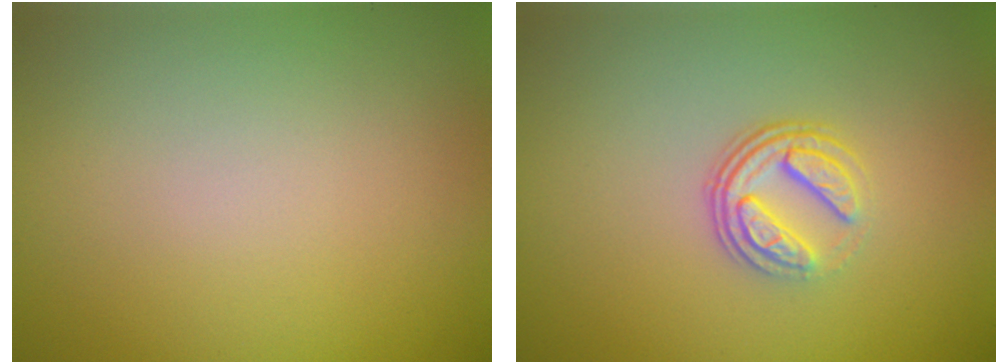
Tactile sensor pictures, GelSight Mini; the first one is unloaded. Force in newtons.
{"total": 3.5, "press": 2.4, "slide": 2.5}